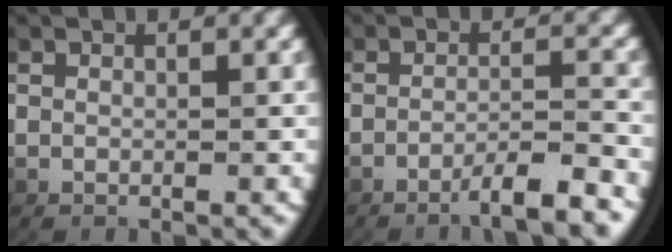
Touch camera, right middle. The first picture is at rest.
{"total": 3.8, "force": [-2.9, 0.1, 2.3], "torque": [-0.038, 0.002, -0.049]}